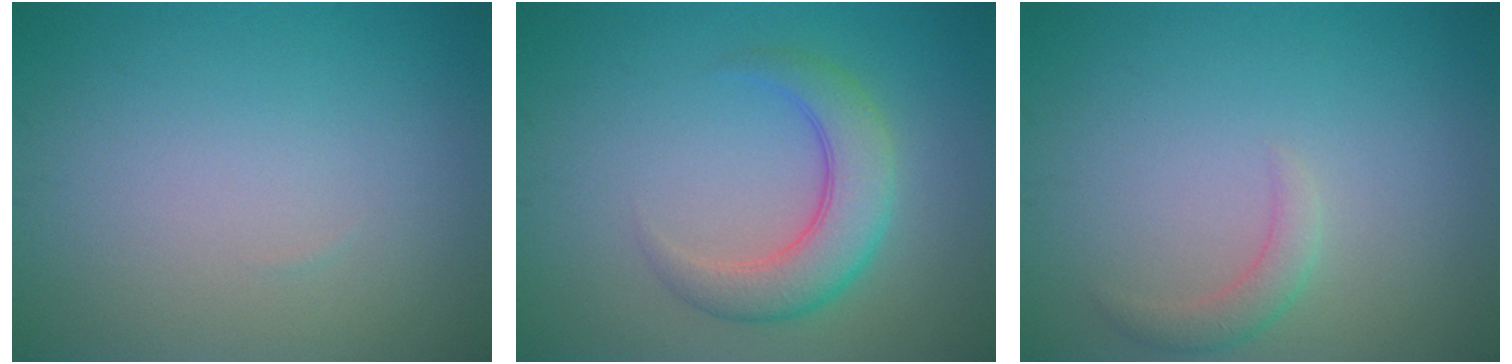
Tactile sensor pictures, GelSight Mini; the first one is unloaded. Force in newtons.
{"total": 4.7, "press": 4.7, "slide": 0.3}
{"total": 1.6, "press": 1.6, "slide": 0.1}